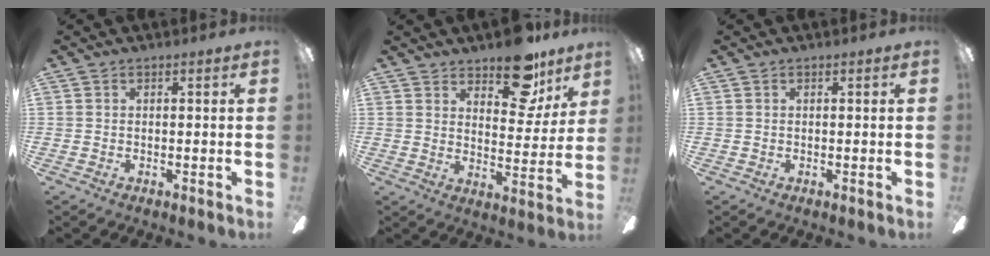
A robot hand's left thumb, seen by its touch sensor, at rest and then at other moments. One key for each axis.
{"total": 14.9, "fx": 10.6, "fy": 7.1, "fz": 7.8, "tx": -0.095, "ty": -0.061, "tz": 0.183}
{"total": 0.0}